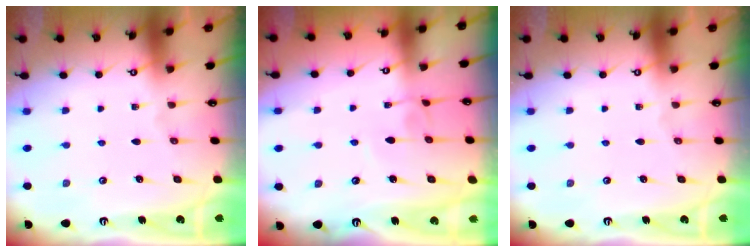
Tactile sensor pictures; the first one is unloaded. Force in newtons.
{"total": 3.6, "press": 3.6, "slide": 0.1}
{"total": 0.0}